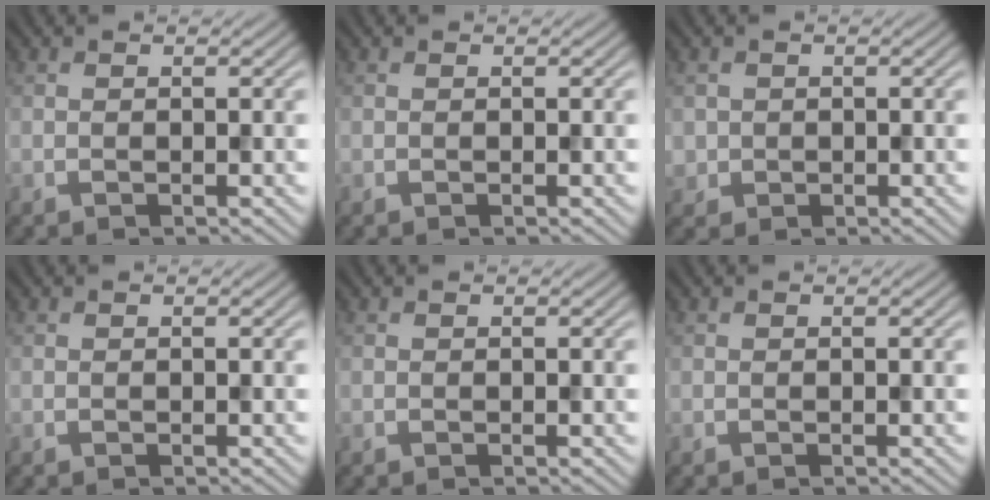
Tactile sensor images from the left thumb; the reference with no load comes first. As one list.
[{"total": 0.0}, {"total": 1.7, "force": [0.0, 1.7, 0.1], "torque": [-0.004, -0.006, -0.001]}, {"total": 0.0}, {"total": 0.0}, {"total": 0.0}]